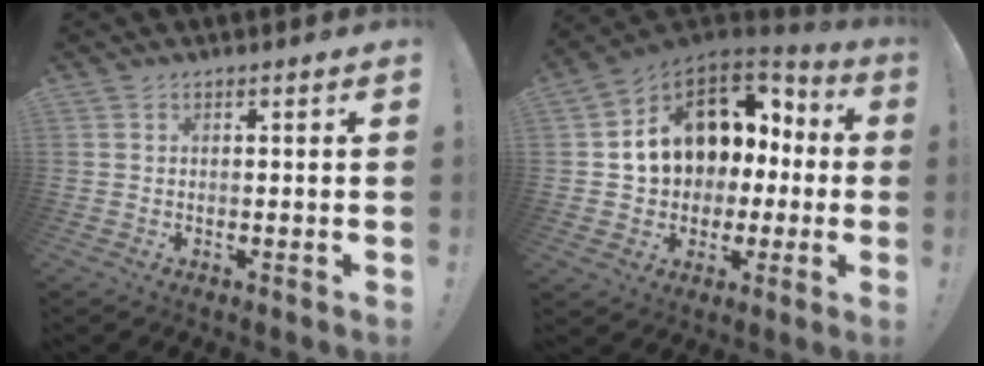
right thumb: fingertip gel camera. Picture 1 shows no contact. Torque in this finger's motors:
{"motor_torque": [2.50, 2.51, 0.96, -0.71, 0.28]}